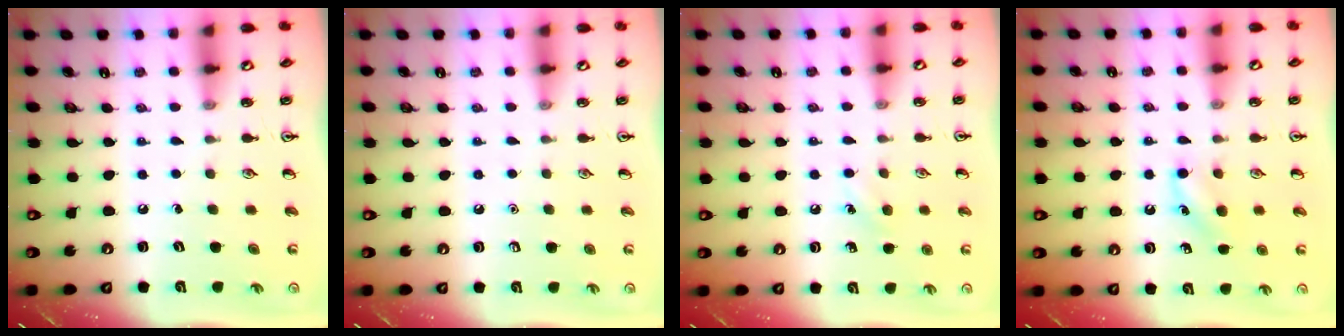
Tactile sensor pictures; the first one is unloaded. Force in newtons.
{"total": 0.0}
{"total": 5.4, "press": 5.1, "slide": 1.7}
{"total": 6.9, "press": 6.7, "slide": 1.8}